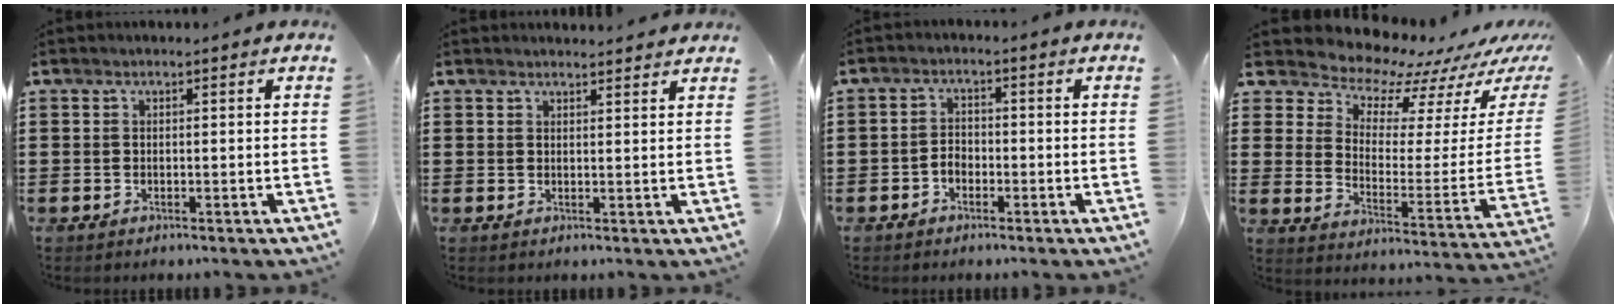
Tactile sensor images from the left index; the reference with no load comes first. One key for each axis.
{"total": 1.7, "fx": 1.7, "fy": 0.1, "fz": 0.2, "tx": -0.008, "ty": 0.000, "tz": 0.034}
{"total": 2.0, "fx": -1.2, "fy": 1.2, "fz": 1.1, "tx": -0.025, "ty": 0.005, "tz": -0.025}
{"total": 7.7, "fx": 7.4, "fy": 2.3, "fz": 0.5, "tx": -0.043, "ty": -0.075, "tz": 0.126}